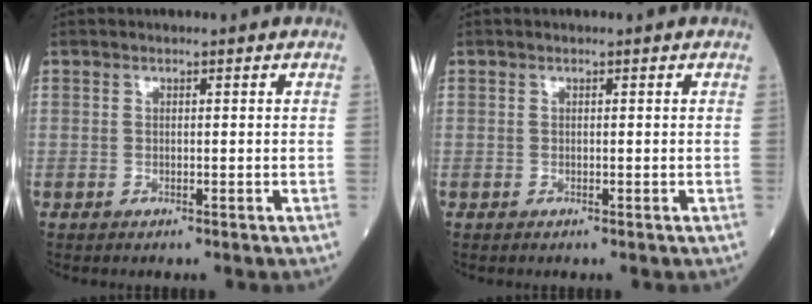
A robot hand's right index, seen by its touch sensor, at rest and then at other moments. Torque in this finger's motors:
{"motor_torque": [0.06, 0.00, 0.05, 0.02]}